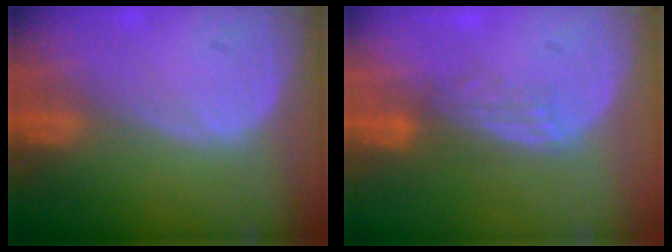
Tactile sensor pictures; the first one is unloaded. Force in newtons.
{"total": 2.8, "press": 2.6, "slide": 1.2}